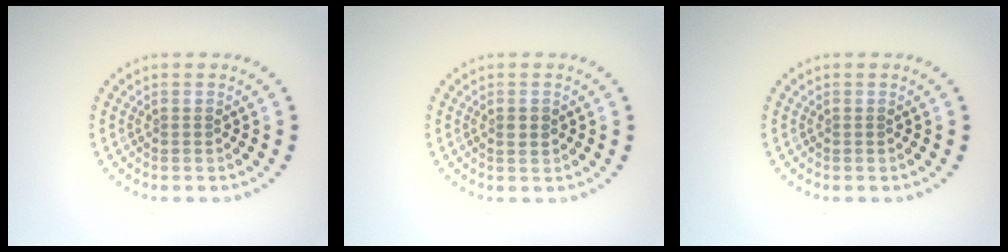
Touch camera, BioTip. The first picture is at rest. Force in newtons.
{"total": 1.2, "press": 1.1, "slide": 0.2}
{"total": 0.0}